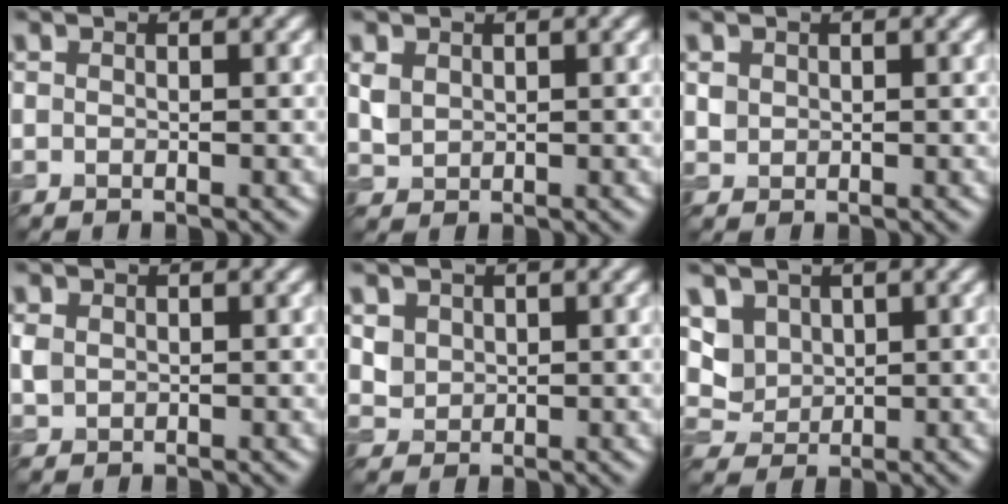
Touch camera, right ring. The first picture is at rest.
{"total": 1.6, "force": [0.7, 1.3, 0.7], "torque": [-0.018, 0.000, 0.018]}
{"total": 1.0, "force": [0.4, 0.9, 0.2], "torque": [-0.003, -0.003, 0.010]}
{"total": 1.3, "force": [0.3, 1.1, 0.6], "torque": [-0.015, 0.000, 0.008]}
{"total": 2.2, "force": [1.0, 1.8, 0.7], "torque": [-0.020, -0.008, 0.033]}
{"total": 3.0, "force": [1.2, 2.5, 1.0], "torque": [-0.028, -0.015, 0.040]}